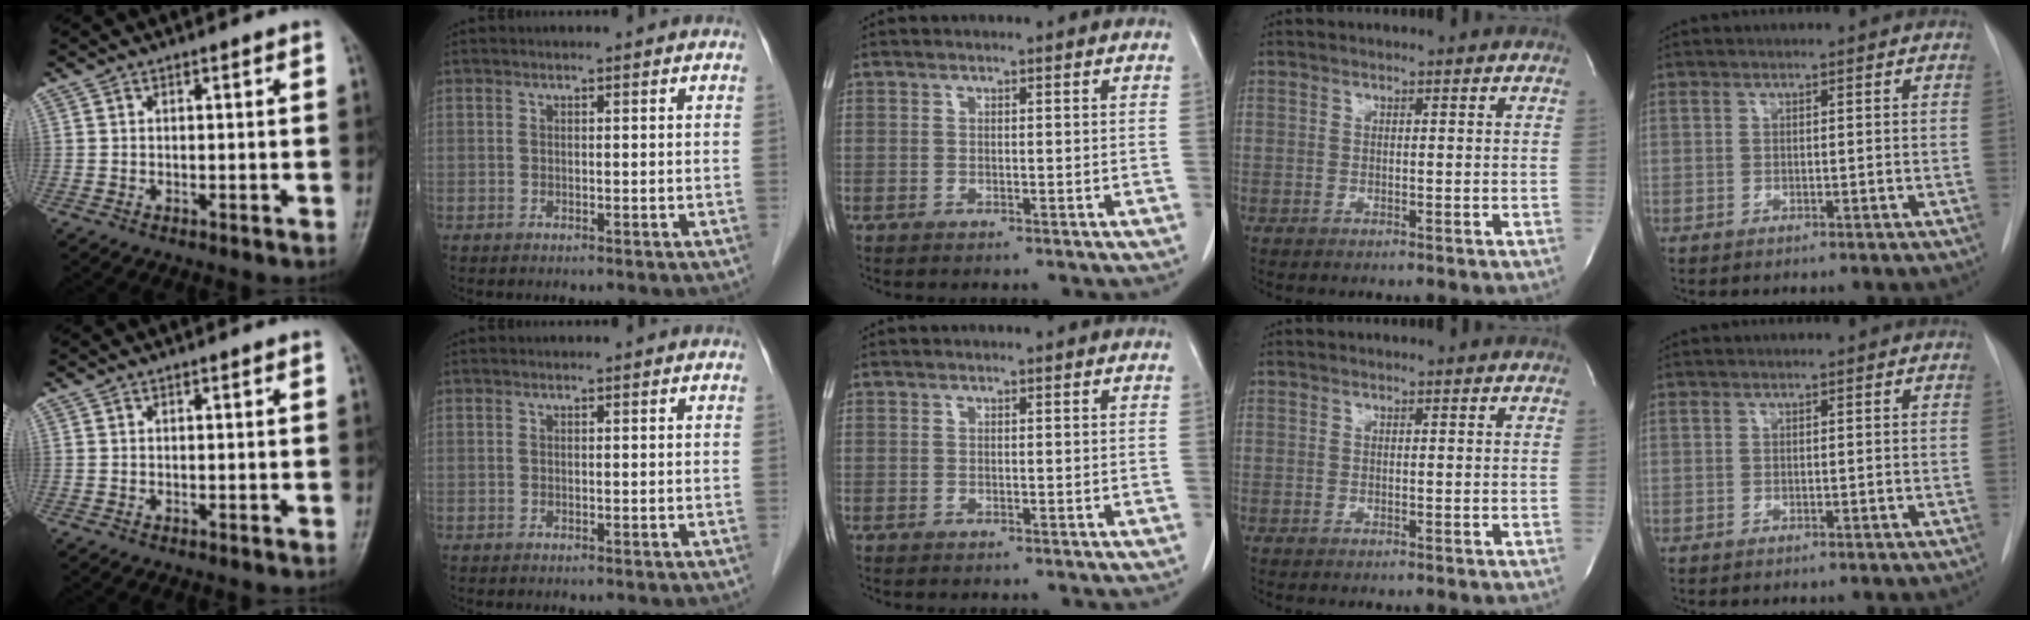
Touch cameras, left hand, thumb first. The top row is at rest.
{}